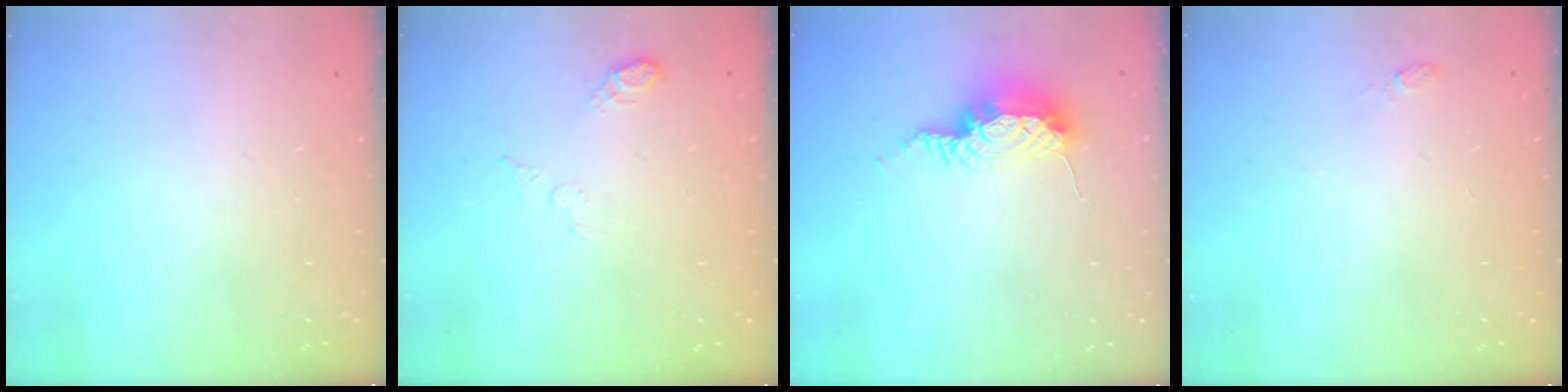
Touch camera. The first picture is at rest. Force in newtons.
{"total": 4.2, "press": 4.2, "slide": 0.8}
{"total": 14.5, "press": 10.5, "slide": 10.0}
{"total": 4.3, "press": 3.7, "slide": 2.2}